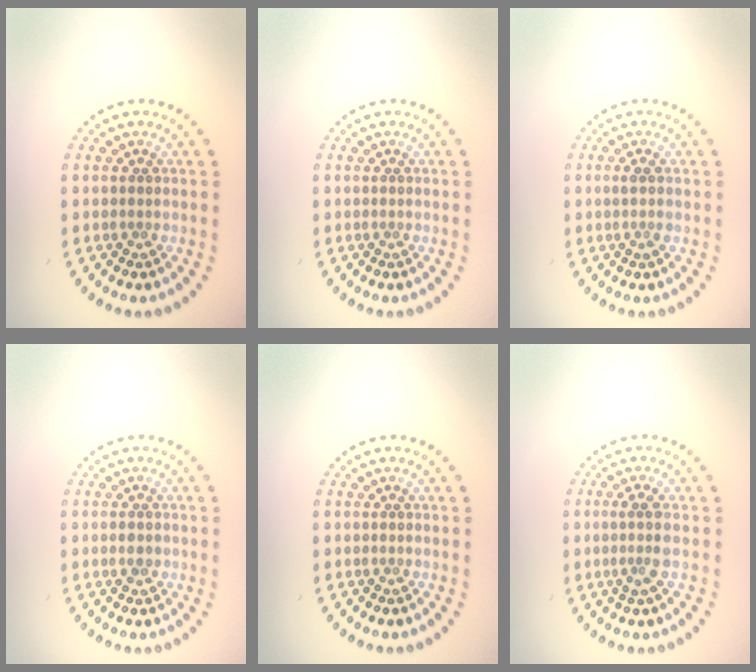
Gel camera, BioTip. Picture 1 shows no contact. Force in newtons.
{"total": 0.0}
{"total": 1.0, "press": 0.9, "slide": 0.5}
{"total": 1.4, "press": 1.3, "slide": 0.2}
{"total": 0.0}
{"total": 2.0, "press": 1.6, "slide": 1.1}